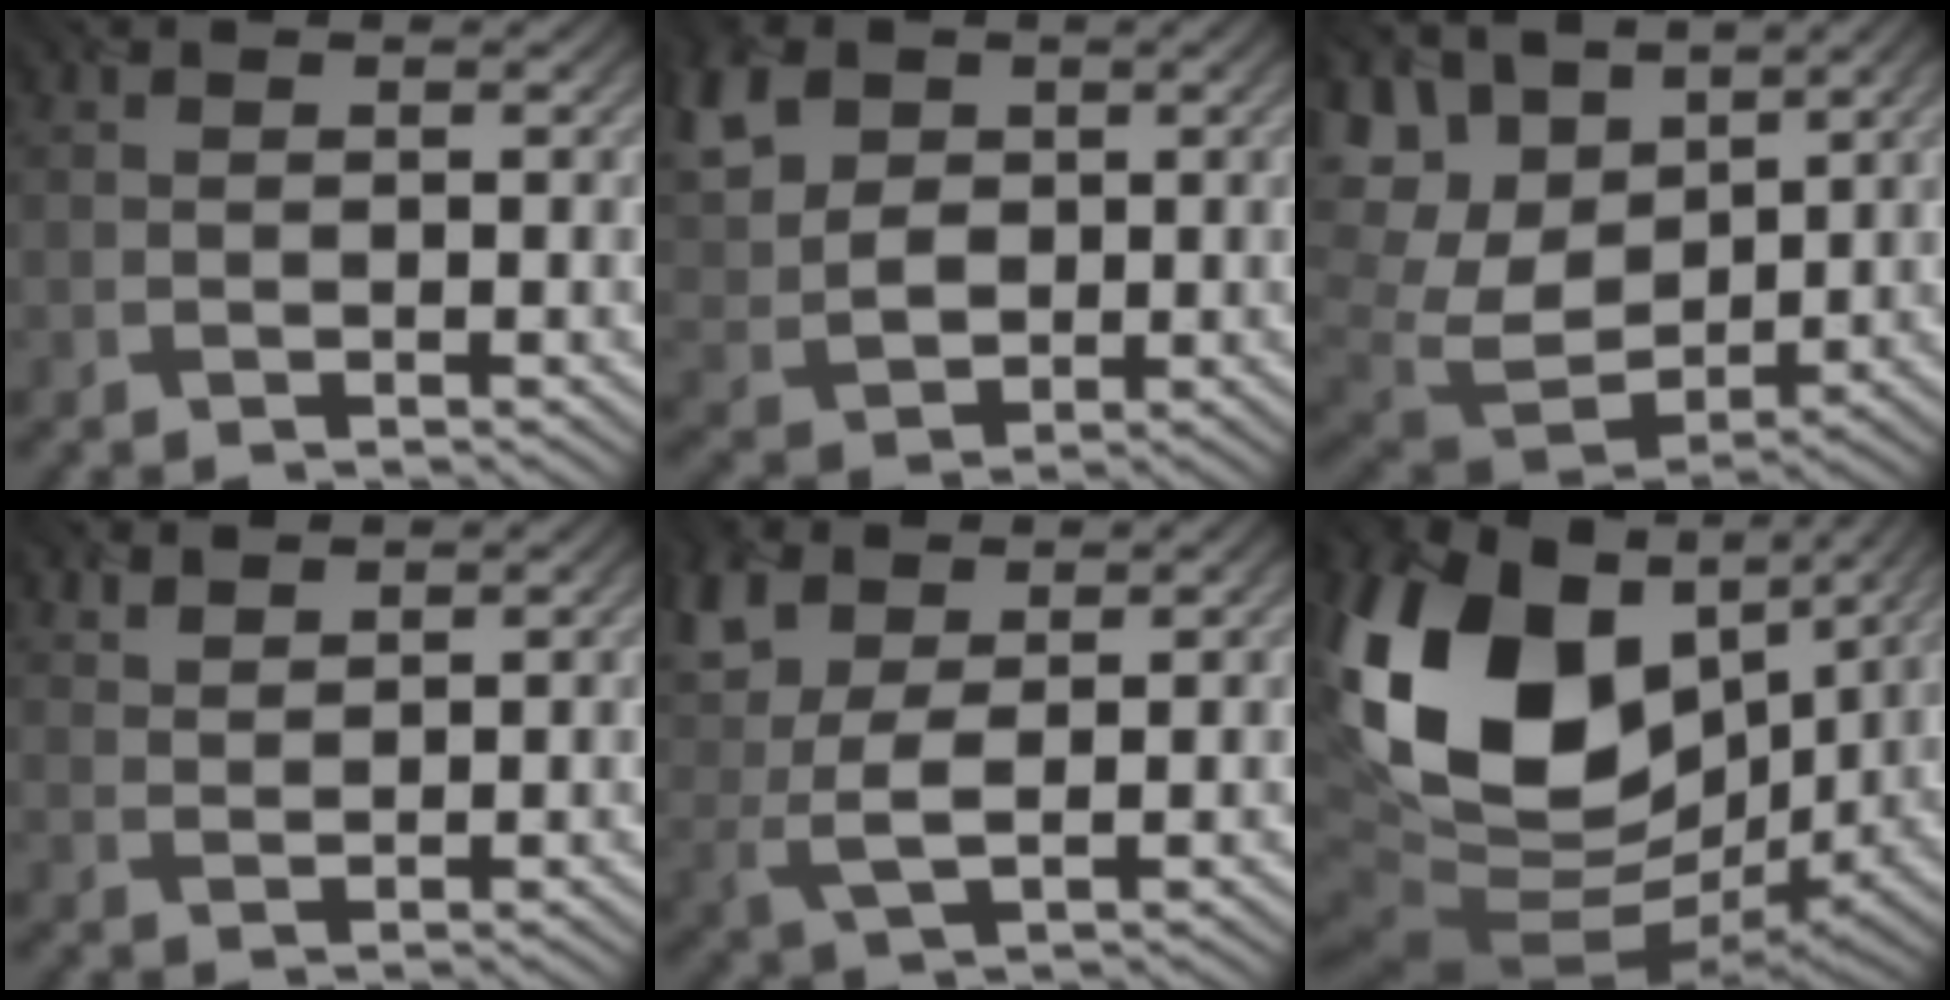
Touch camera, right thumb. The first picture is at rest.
{"total": 9.4, "force": [3.1, 6.8, 5.6], "torque": [-0.166, 0.020, 0.050]}
{"total": 13.7, "force": [6.0, 8.6, 8.8], "torque": [-0.249, 0.023, 0.124]}
{"total": 3.0, "force": [2.7, 0.8, 1.0], "torque": [-0.021, -0.005, 0.062]}
{"total": 7.4, "force": [3.7, 3.5, 5.4], "torque": [-0.156, 0.013, 0.069]}
{"total": 20.7, "force": [4.5, 14.2, 14.4], "torque": [-0.325, -0.019, 0.103]}